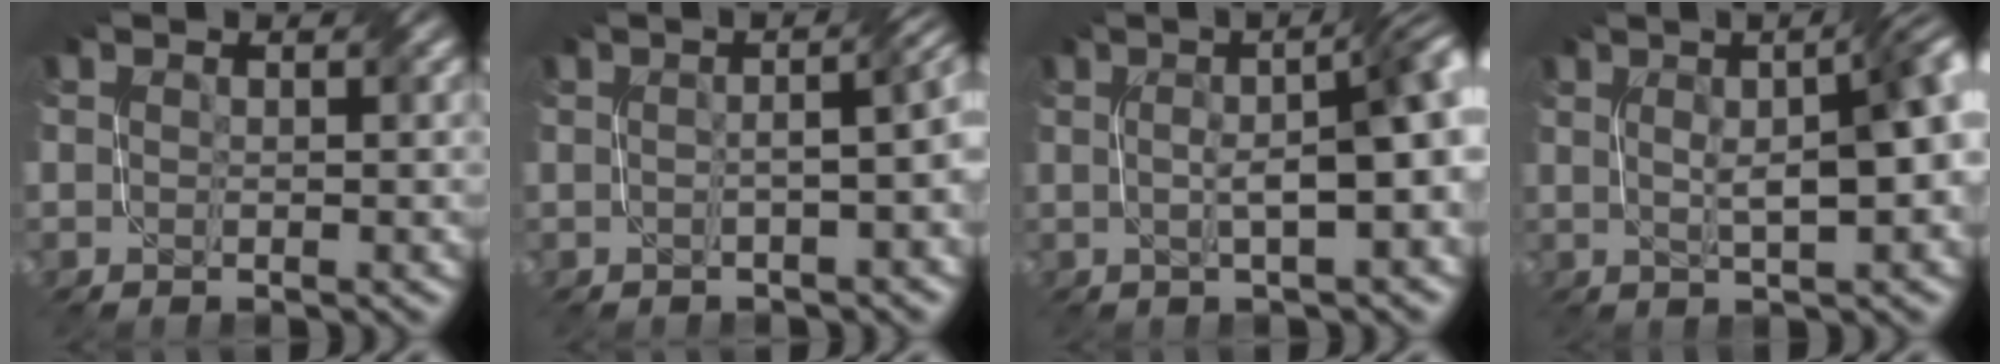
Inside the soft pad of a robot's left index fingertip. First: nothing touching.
{"total": 5.8, "force": [-0.6, 2.4, 5.3], "torque": [-0.038, 0.010, -0.014]}
{"total": 8.3, "force": [0.6, 2.1, 8.0], "torque": [-0.093, 0.015, 0.009]}
{"total": 8.9, "force": [1.3, 2.6, 8.4], "torque": [-0.085, 0.021, 0.010]}